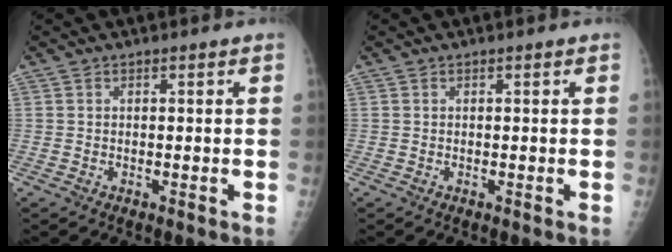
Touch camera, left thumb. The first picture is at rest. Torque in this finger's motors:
{"motor_torque": [0.20, 0.00, 0.00, 0.00, 0.01]}